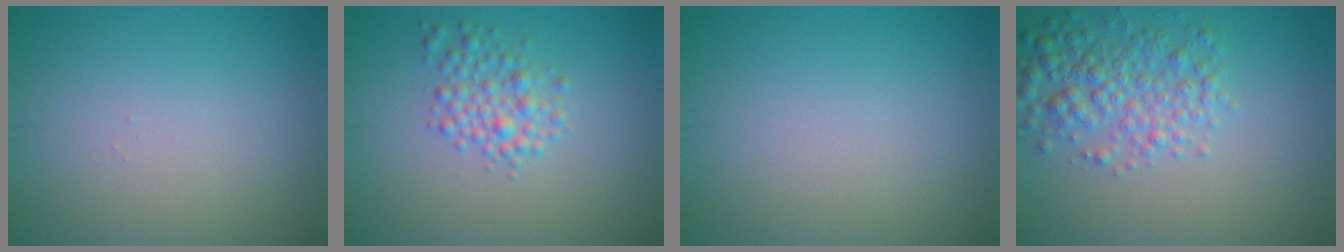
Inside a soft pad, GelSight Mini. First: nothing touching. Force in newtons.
{"total": 2.8, "press": 2.8, "slide": 0.1}
{"total": 0.0}
{"total": 4.4, "press": 4.4, "slide": 0.1}